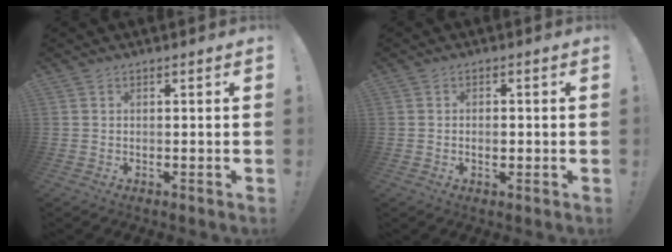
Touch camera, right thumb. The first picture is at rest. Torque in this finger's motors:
{"motor_torque": [-0.03, -0.10, -0.11, 0.11, -0.04]}